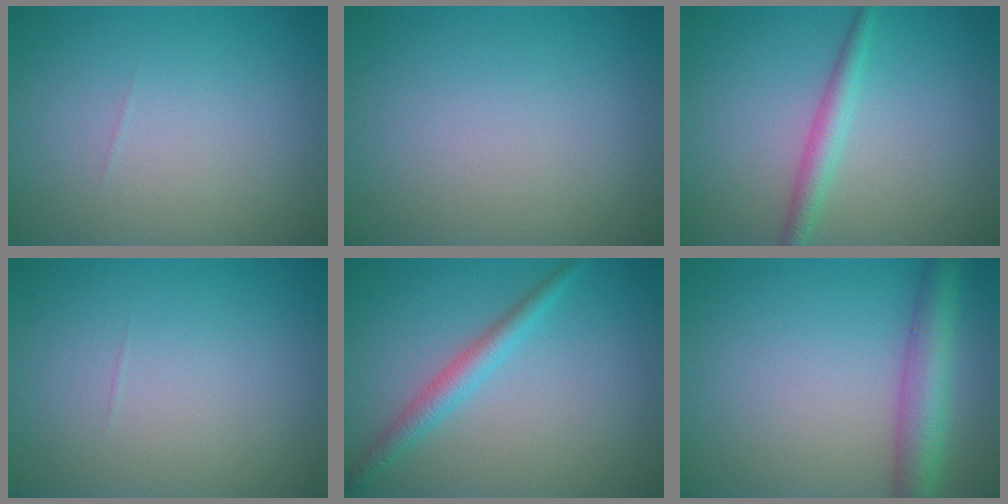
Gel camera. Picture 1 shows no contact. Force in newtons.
{"total": 0.0}
{"total": 2.2, "press": 2.2, "slide": 0.0}
{"total": 0.0}
{"total": 2.4, "press": 2.4, "slide": 0.1}
{"total": 4.8, "press": 4.8, "slide": 0.2}